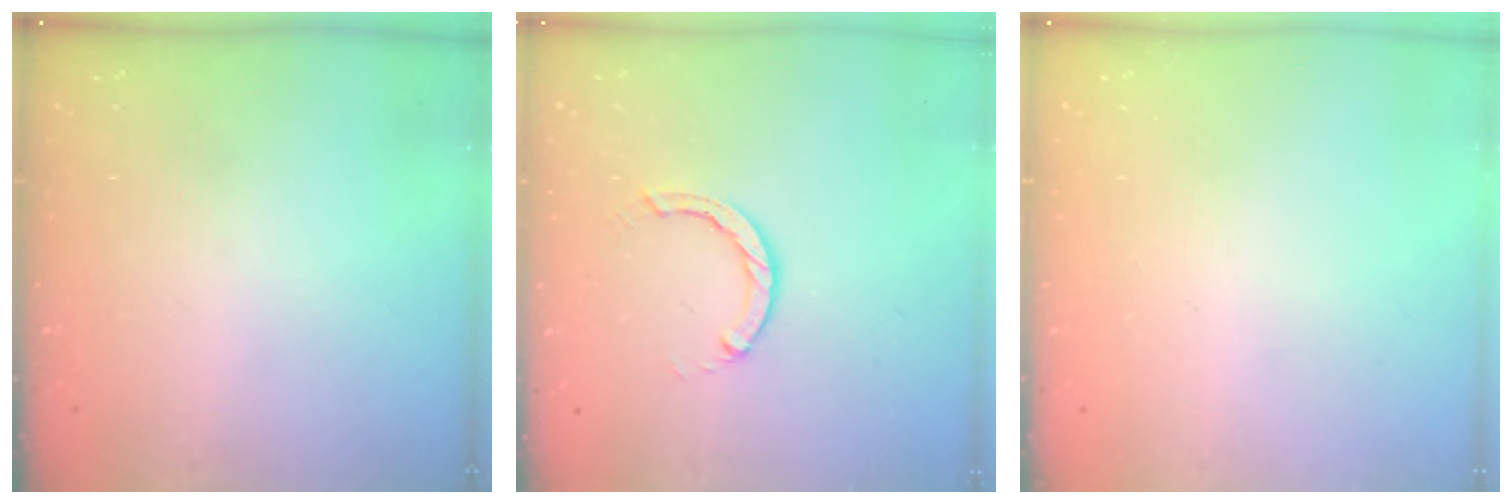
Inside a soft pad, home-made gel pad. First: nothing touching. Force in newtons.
{"total": 2.9, "press": 2.9, "slide": 0.4}
{"total": 0.0}